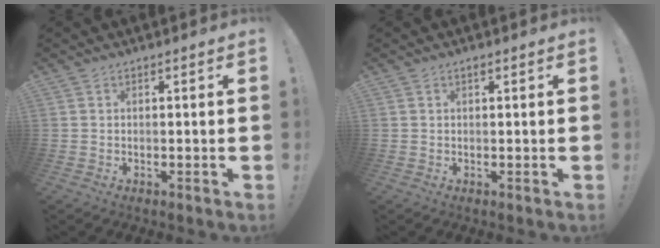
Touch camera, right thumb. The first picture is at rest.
{"total": 0.7, "force": [0.5, 0.3, 0.4], "torque": [-0.009, 0.000, 0.009]}